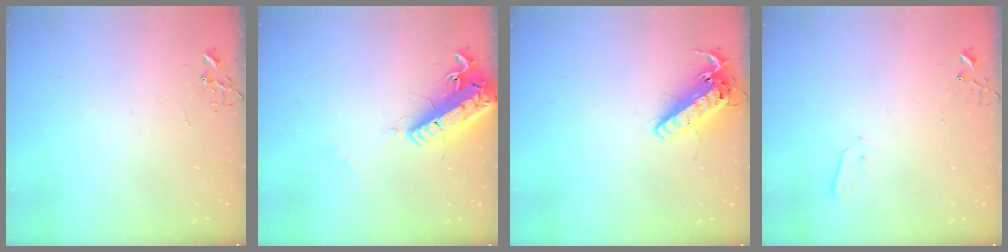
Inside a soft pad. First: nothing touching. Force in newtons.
{"total": 18.1, "press": 17.7, "slide": 3.6}
{"total": 15.8, "press": 15.6, "slide": 2.7}
{"total": 1.9, "press": 1.9, "slide": 0.4}